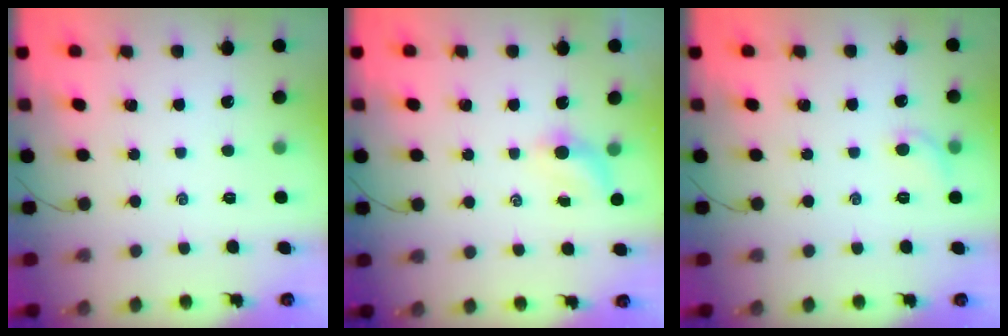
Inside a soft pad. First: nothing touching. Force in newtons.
{"total": 3.1, "press": 2.9, "slide": 1.1}
{"total": 5.4, "press": 5.3, "slide": 1.3}